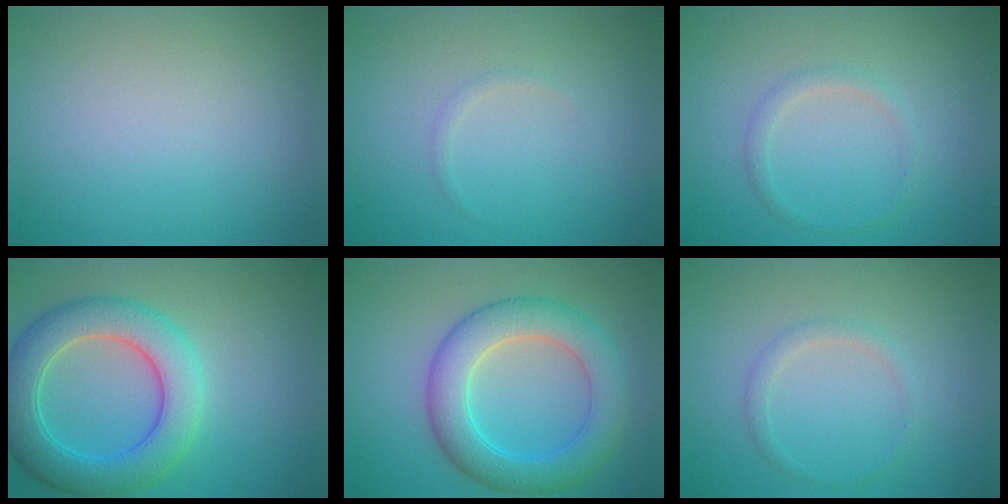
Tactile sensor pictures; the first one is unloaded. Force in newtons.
{"total": 0.6, "press": 0.6, "slide": 0.1}
{"total": 1.2, "press": 1.2, "slide": 0.1}
{"total": 6.8, "press": 6.8, "slide": 0.1}
{"total": 6.5, "press": 6.5, "slide": 0.2}
{"total": 1.2, "press": 1.2, "slide": 0.1}